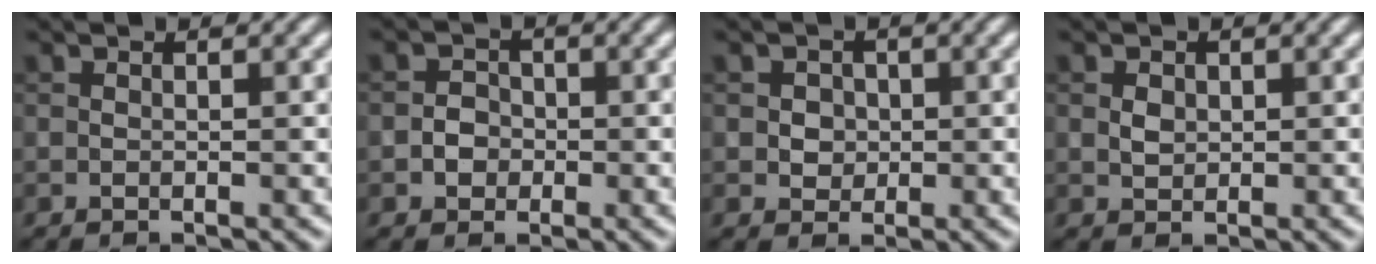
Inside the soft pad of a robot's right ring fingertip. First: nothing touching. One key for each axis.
{"total": 1.7, "fx": -0.5, "fy": 1.5, "fz": 0.6, "tx": -0.001, "ty": 0.003, "tz": -0.015}
{"total": 1.7, "fx": 0.1, "fy": 1.6, "fz": 0.7, "tx": -0.002, "ty": 0.001, "tz": 0.002}
{"total": 1.1, "fx": 0.2, "fy": 0.9, "fz": 0.6, "tx": -0.012, "ty": 0.000, "tz": 0.005}